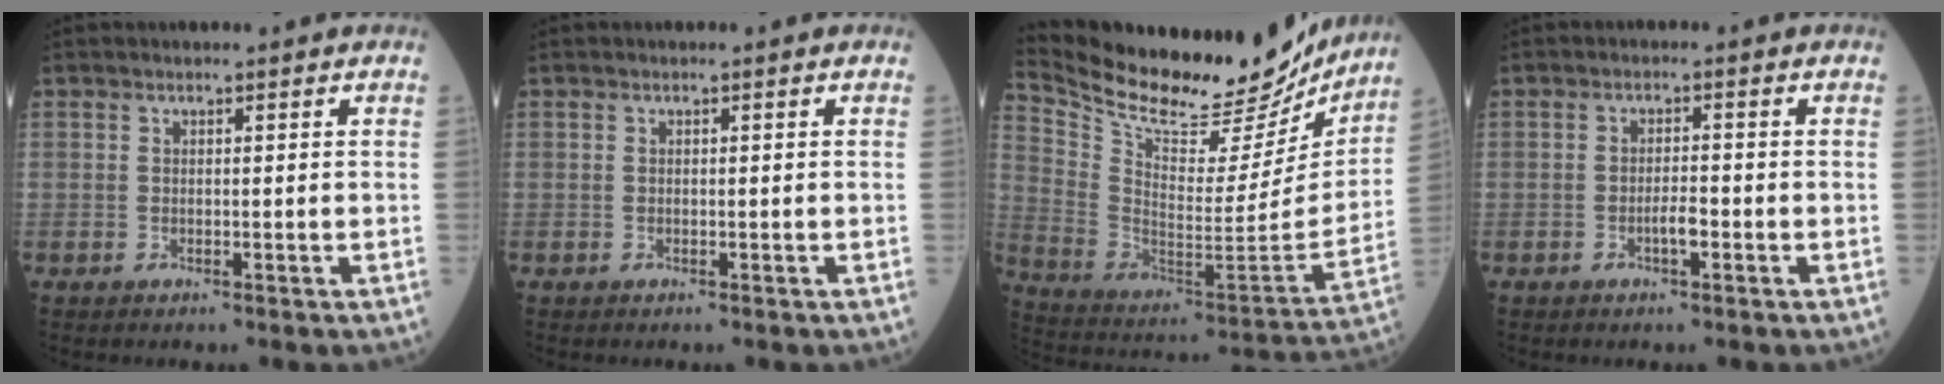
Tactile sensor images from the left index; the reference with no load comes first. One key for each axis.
{"total": 0.0}
{"total": 25.3, "fx": 22.8, "fy": 6.0, "fz": 9.0, "tx": -0.167, "ty": -0.051, "tz": 0.341}
{"total": 2.1, "fx": -1.2, "fy": 0.3, "fz": 1.7, "tx": -0.027, "ty": -0.001, "tz": -0.022}